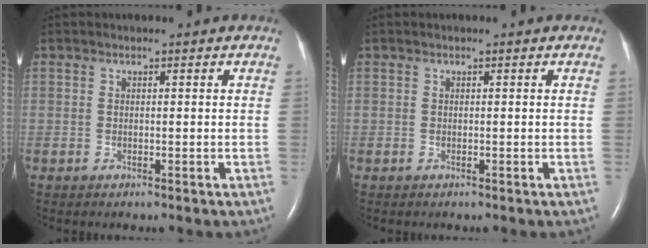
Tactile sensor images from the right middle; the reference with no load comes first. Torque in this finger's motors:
{"motor_torque": [0.01, 0.00, 0.00, 0.00]}